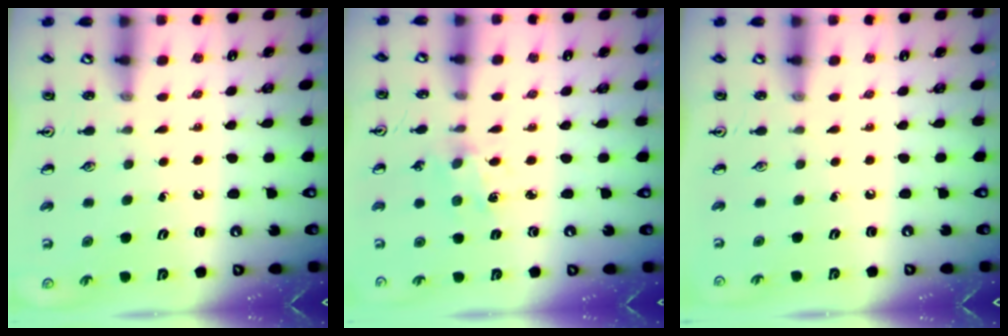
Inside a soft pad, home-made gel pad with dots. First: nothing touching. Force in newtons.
{"total": 2.9, "press": 2.8, "slide": 0.4}
{"total": 0.0}